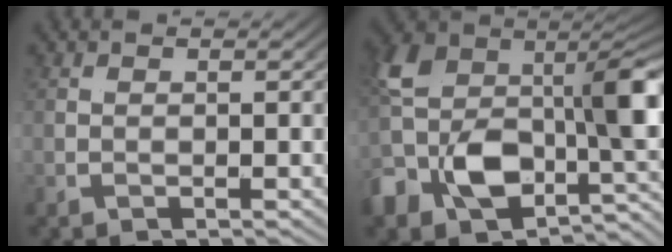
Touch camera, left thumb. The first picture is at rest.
{"total": 13.4, "force": [-3.4, 7.5, 10.6], "torque": [-0.230, -0.027, -0.028]}